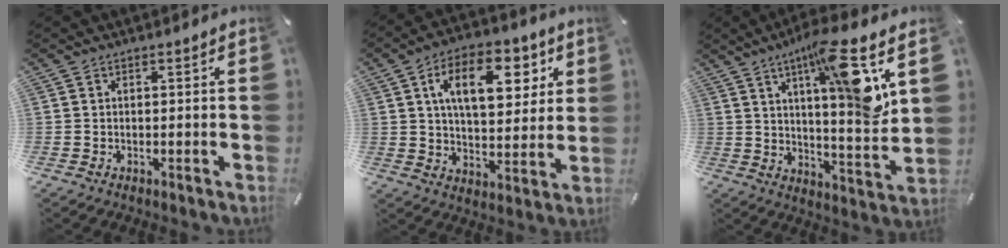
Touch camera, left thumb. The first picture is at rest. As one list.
[{"total": 15.4, "force": [6.1, 8.9, 11.0], "torque": [-0.164, -0.004, 0.101]}, {"total": 16.5, "force": [7.8, 3.4, 14.1], "torque": [-0.197, -0.048, 0.114]}]